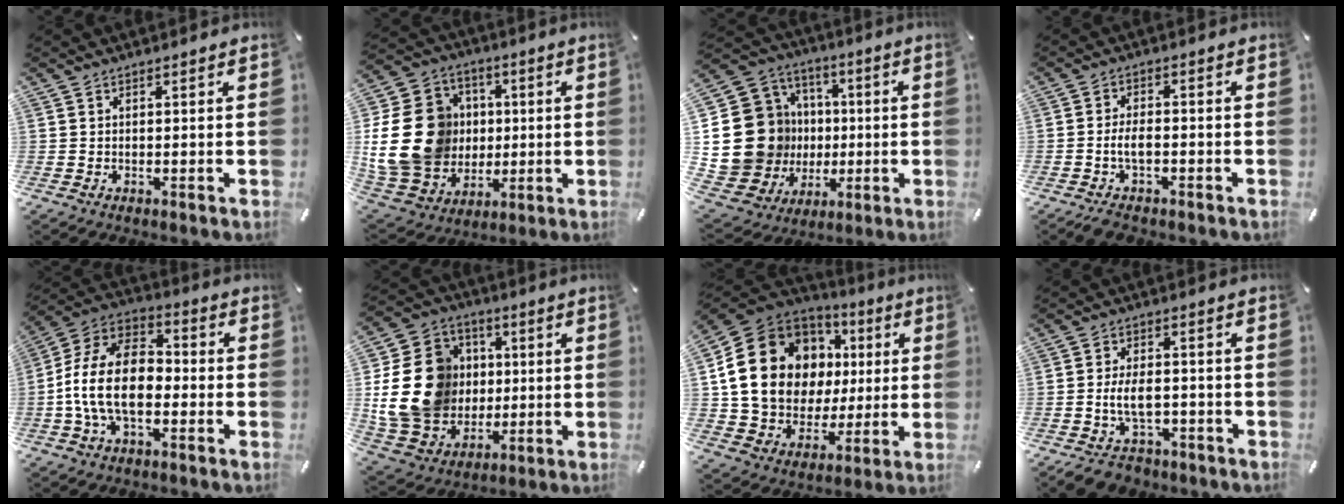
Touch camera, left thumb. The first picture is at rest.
{"total": 22.4, "force": [1.0, 19.2, 11.6], "torque": [-0.231, 0.010, 0.040]}
{"total": 20.7, "force": [-0.6, 19.1, 8.0], "torque": [-0.154, -0.009, 0.035]}
{"total": 4.6, "force": [-1.8, 2.5, 3.4], "torque": [-0.071, 0.010, -0.037]}
{"total": 15.5, "force": [-4.5, 9.5, 11.4], "torque": [-0.238, 0.030, -0.083]}
{"total": 20.8, "force": [0.5, 18.1, 10.2], "torque": [-0.204, 0.012, 0.022]}
{"total": 20.0, "force": [3.9, 16.7, 10.4], "torque": [-0.203, -0.024, 0.087]}
{"total": 8.0, "force": [-2.7, 5.5, 5.2], "torque": [-0.102, 0.019, -0.045]}